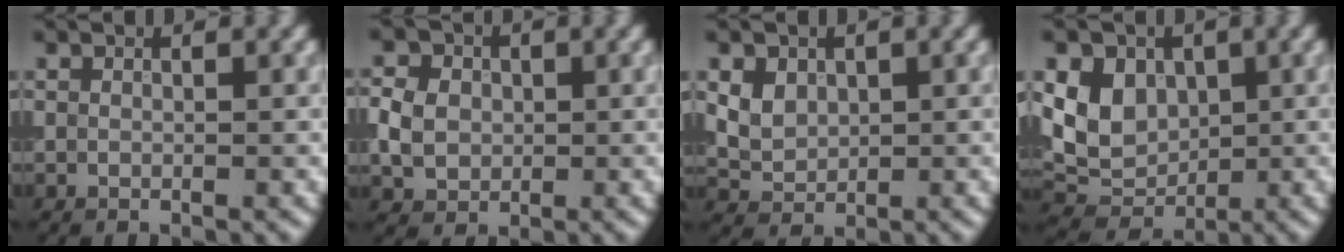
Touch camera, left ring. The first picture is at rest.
{"total": 4.3, "force": [0.1, 3.7, 2.2], "torque": [-0.040, 0.006, -0.008]}
{"total": 3.8, "force": [1.3, 3.0, 2.0], "torque": [-0.049, 0.009, 0.029]}
{"total": 5.4, "force": [1.2, 4.4, 3.0], "torque": [-0.051, -0.003, 0.018]}